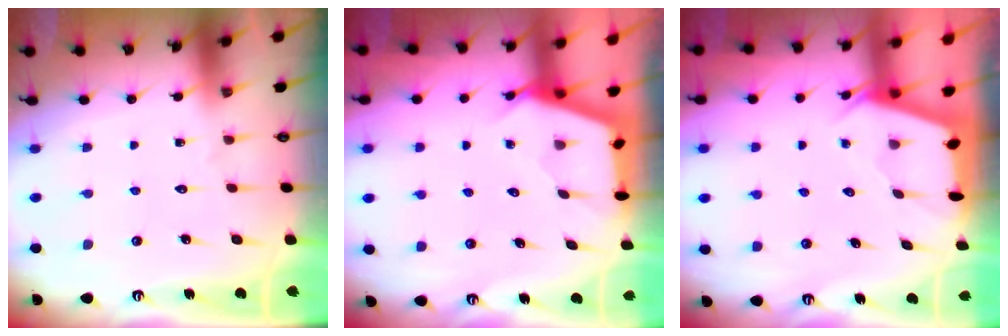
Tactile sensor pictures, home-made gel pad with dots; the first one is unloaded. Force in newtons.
{"total": 2.7, "press": 2.7, "slide": 0.4}
{"total": 2.1, "press": 2.0, "slide": 0.3}